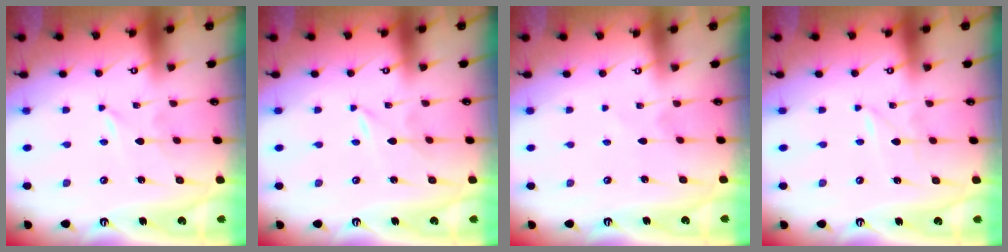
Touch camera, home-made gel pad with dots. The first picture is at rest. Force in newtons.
{"total": 0.0}
{"total": 2.1, "press": 2.1, "slide": 0.3}
{"total": 0.9, "press": 0.9, "slide": 0.1}